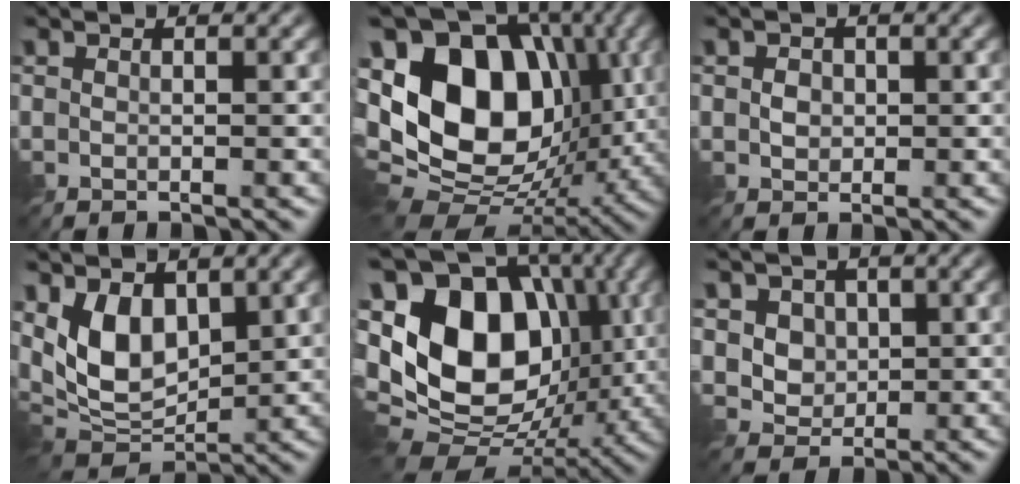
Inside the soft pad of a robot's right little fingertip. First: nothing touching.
{"total": 16.5, "force": [1.6, 11.5, 11.7], "torque": [-0.237, 0.010, 0.016]}
{"total": 1.4, "force": [0.0, 1.2, 0.7], "torque": [-0.016, -0.003, -0.002]}
{"total": 6.6, "force": [2.1, 3.8, 4.9], "torque": [-0.099, -0.017, 0.035]}
{"total": 16.2, "force": [1.4, 11.2, 11.6], "torque": [-0.235, 0.010, 0.016]}
{"total": 4.0, "force": [1.2, 3.4, 1.7], "torque": [-0.050, -0.002, 0.031]}